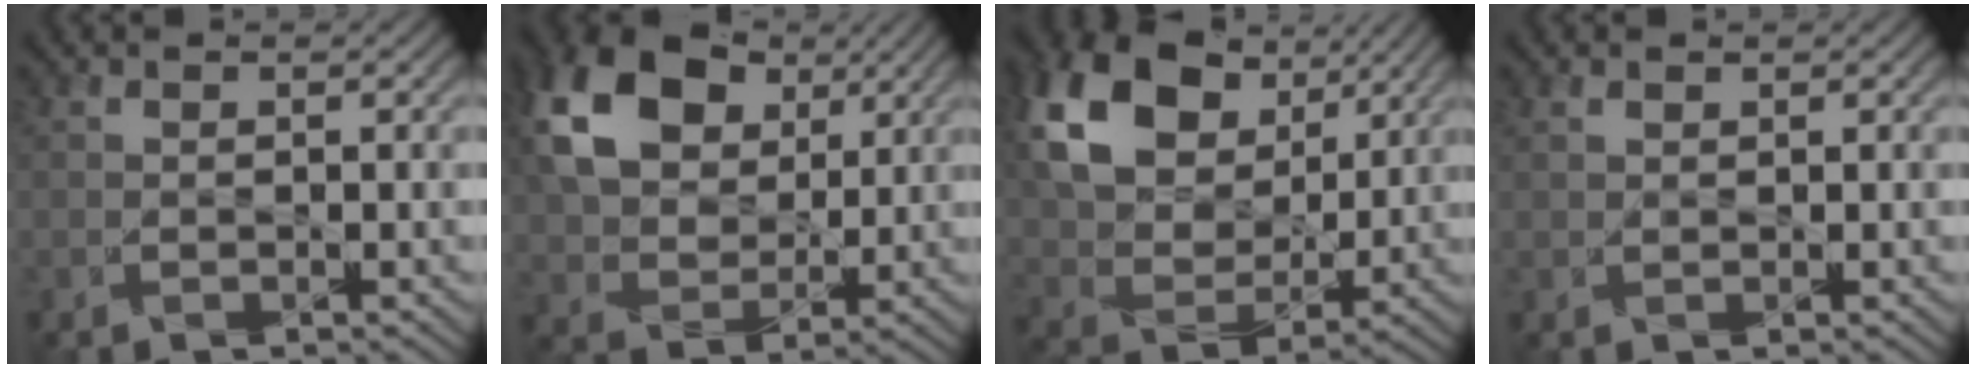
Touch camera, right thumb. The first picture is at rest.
{"total": 14.1, "force": [5.1, 9.8, 8.9], "torque": [-0.205, 0.024, 0.087]}
{"total": 15.7, "force": [6.5, 10.8, 9.3], "torque": [-0.231, 0.023, 0.122]}
{"total": 0.9, "force": [0.6, 0.5, 0.6], "torque": [-0.019, 0.000, 0.013]}